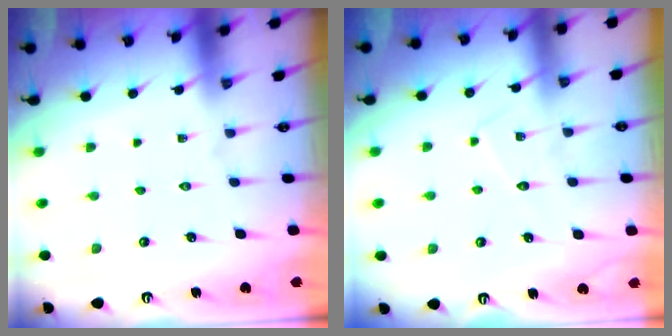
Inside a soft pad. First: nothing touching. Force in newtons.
{"total": 5.6, "press": 5.6, "slide": 0.4}